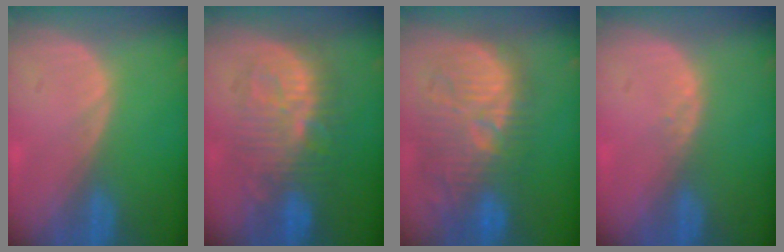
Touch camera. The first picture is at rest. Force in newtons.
{"total": 9.4, "press": 9.3, "slide": 1.4}
{"total": 12.2, "press": 11.7, "slide": 3.6}
{"total": 1.1, "press": 0.8, "slide": 0.7}